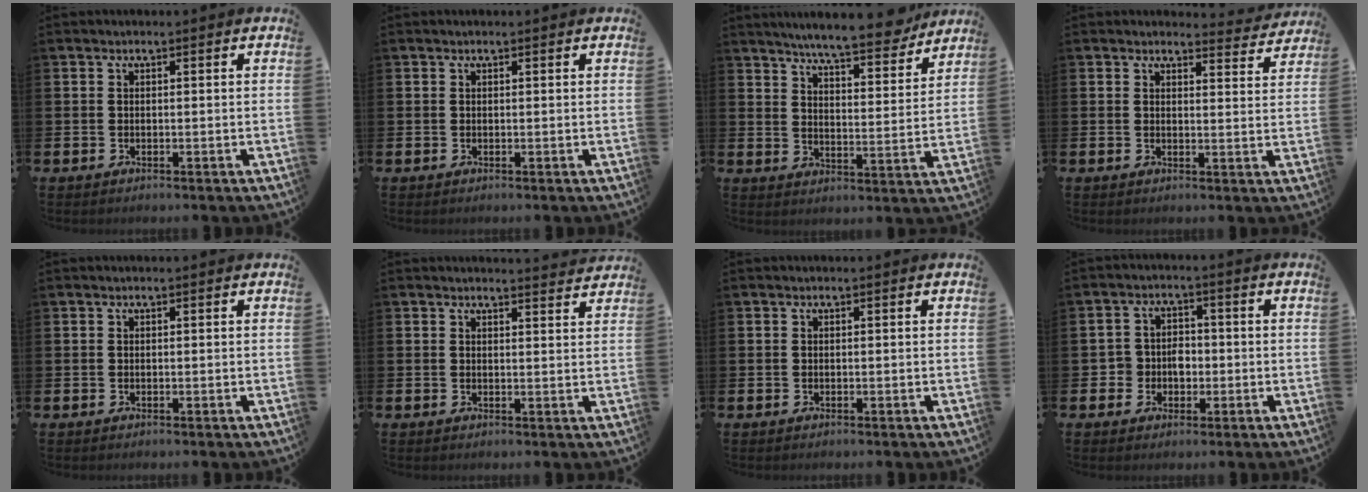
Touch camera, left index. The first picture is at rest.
{"total": 0.0}
{"total": 8.0, "force": [7.6, 0.5, 2.6], "torque": [-0.050, -0.051, 0.128]}
{"total": 3.1, "force": [3.0, 0.6, 0.1], "torque": [0.014, -0.025, 0.047]}
{"total": 0.0}
{"total": 2.3, "force": [2.3, 0.0, 0.0], "torque": [0.013, -0.019, 0.039]}
{"total": 0.0}
{"total": 3.6, "force": [-1.0, 3.3, 1.1], "torque": [-0.021, 0.003, -0.027]}